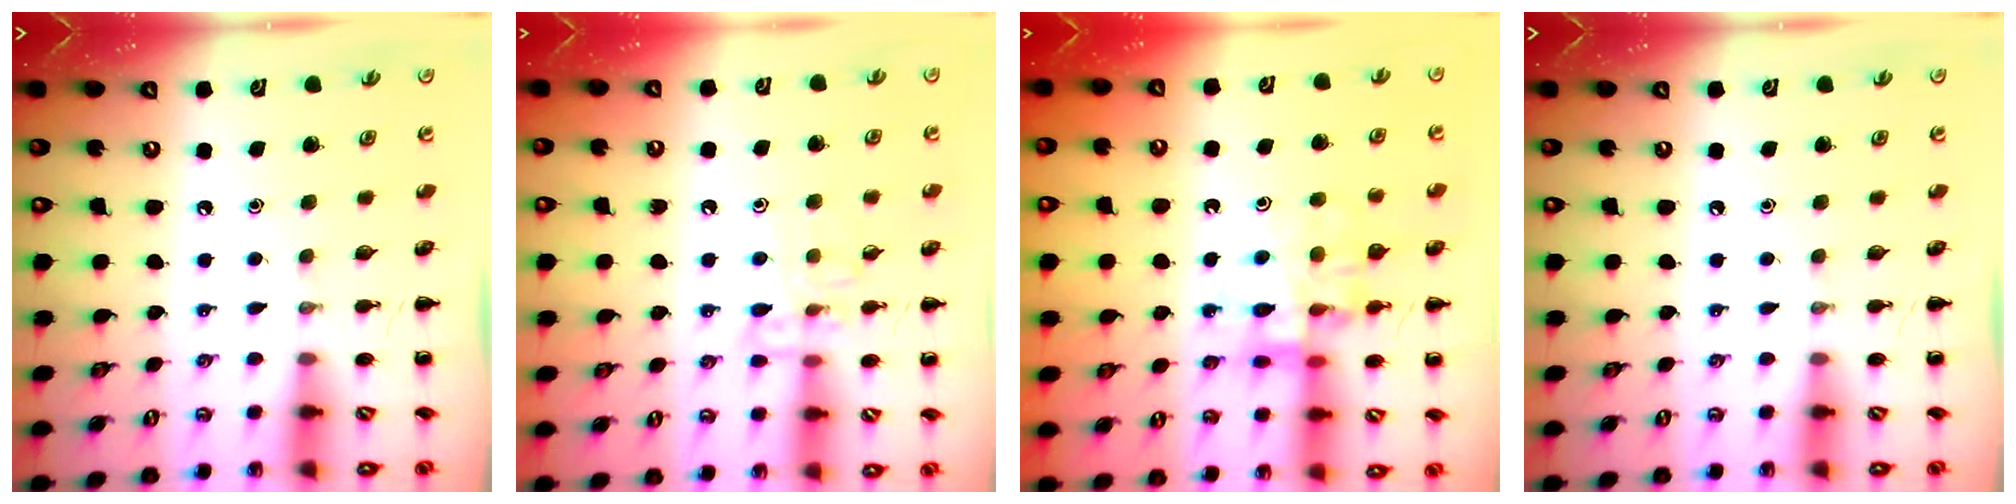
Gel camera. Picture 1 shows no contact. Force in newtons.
{"total": 8.7, "press": 8.7, "slide": 0.4}
{"total": 13.9, "press": 13.7, "slide": 2.5}
{"total": 0.0}